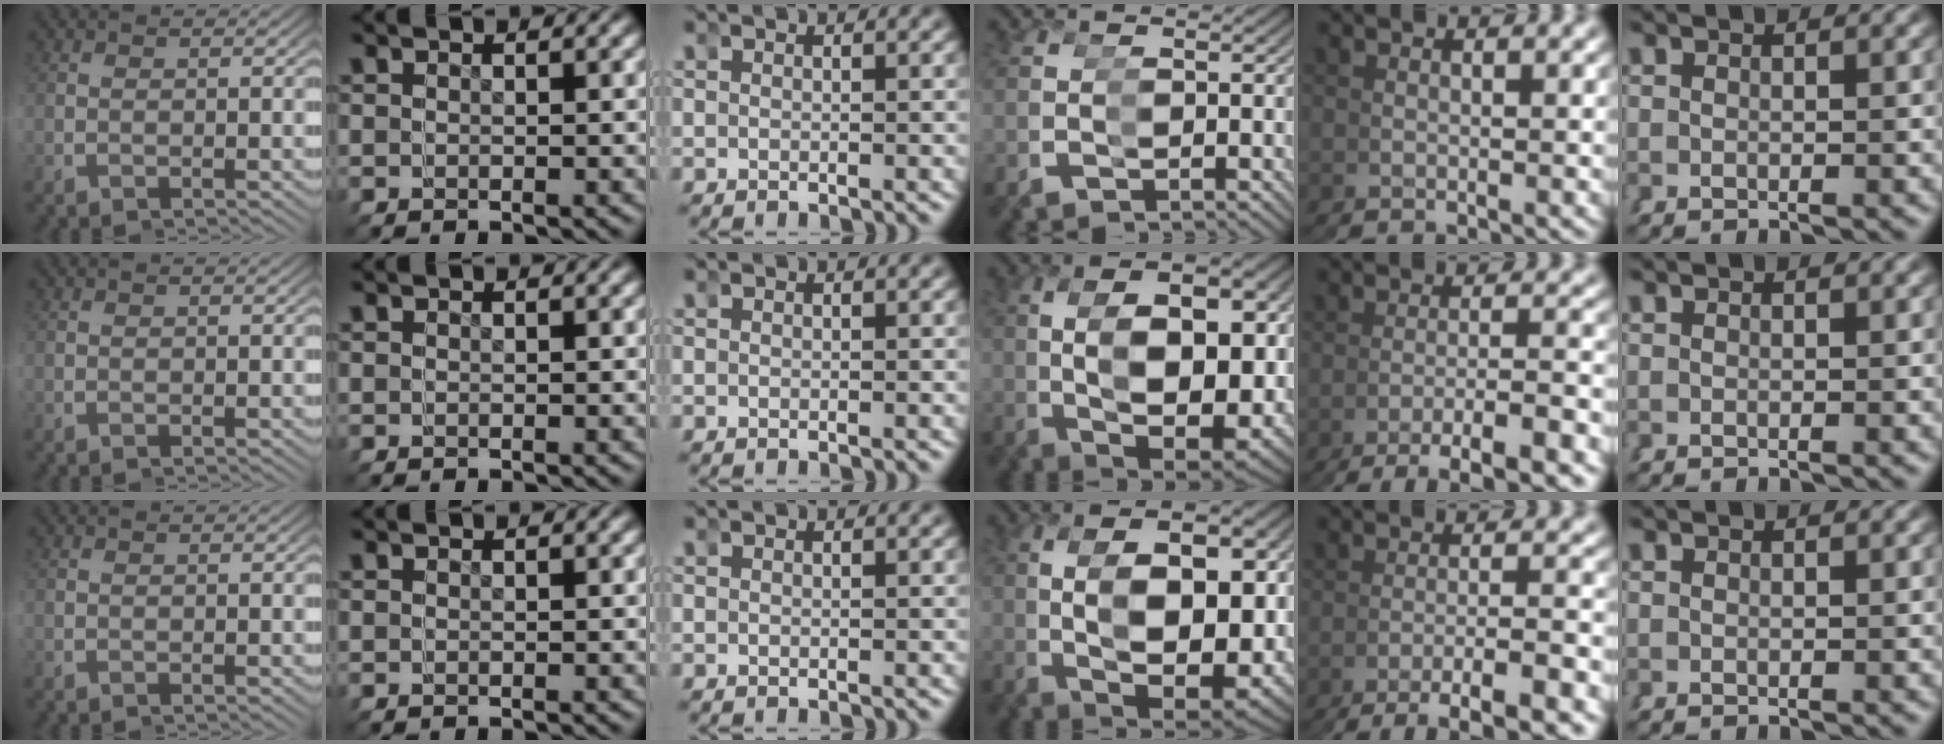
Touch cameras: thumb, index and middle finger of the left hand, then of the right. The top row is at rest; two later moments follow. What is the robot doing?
{"motion": "grasp_and_lifting", "object": "bandage"}